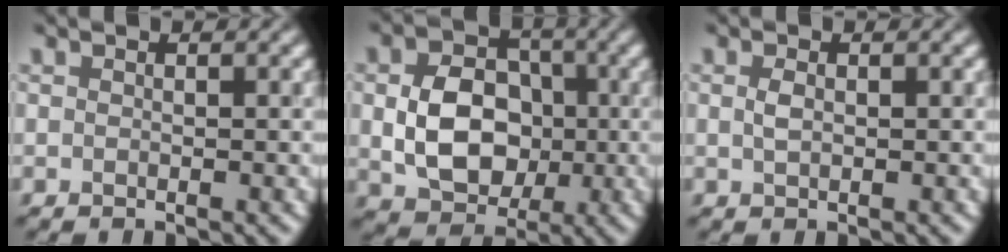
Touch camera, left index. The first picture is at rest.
{"total": 7.3, "force": [-0.3, 5.5, 4.8], "torque": [-0.089, -0.003, -0.003]}
{"total": 1.0, "force": [0.2, 0.5, 0.8], "torque": [-0.021, 0.001, 0.003]}